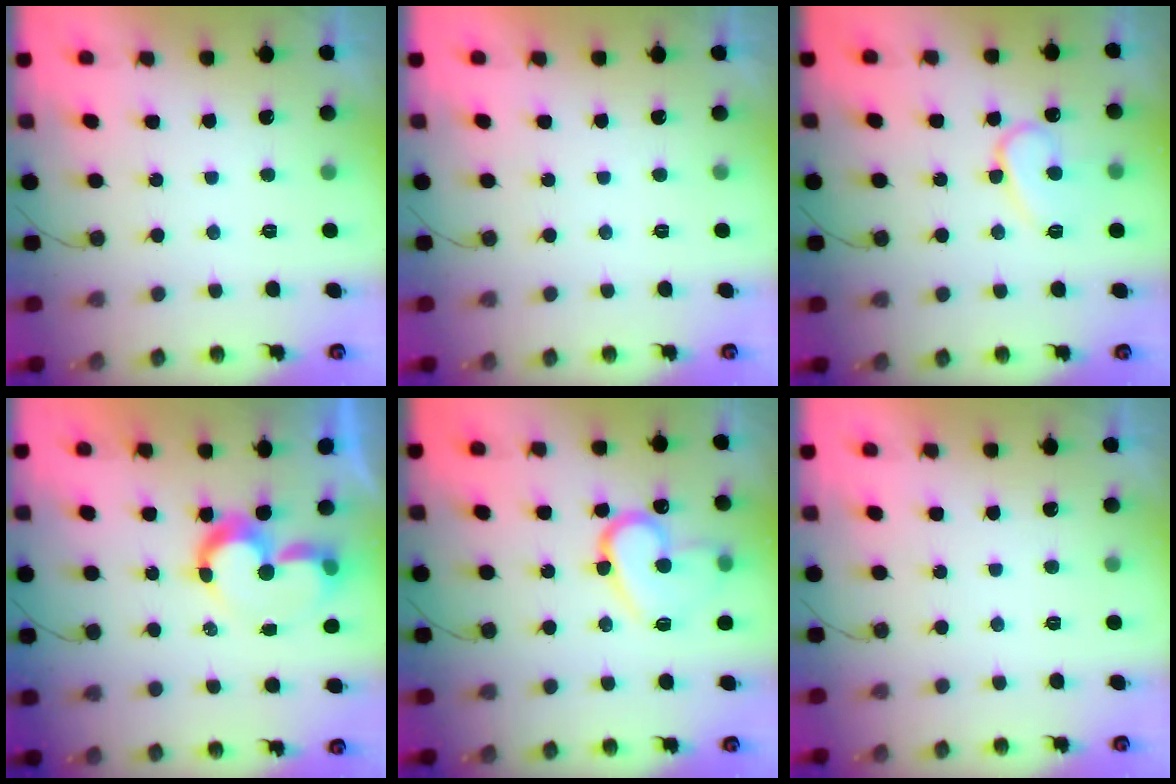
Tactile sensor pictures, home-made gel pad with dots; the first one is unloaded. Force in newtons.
{"total": 1.8, "press": 1.8, "slide": 0.1}
{"total": 10.2, "press": 10.2, "slide": 1.1}
{"total": 9.0, "press": 8.9, "slide": 0.7}
{"total": 13.8, "press": 13.8, "slide": 0.9}
{"total": 1.8, "press": 1.8, "slide": 0.1}